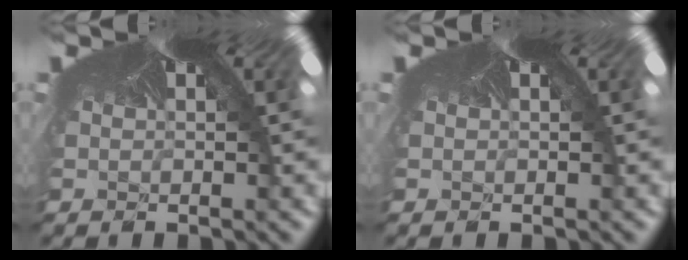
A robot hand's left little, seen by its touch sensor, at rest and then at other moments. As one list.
[{"total": 0.0}]